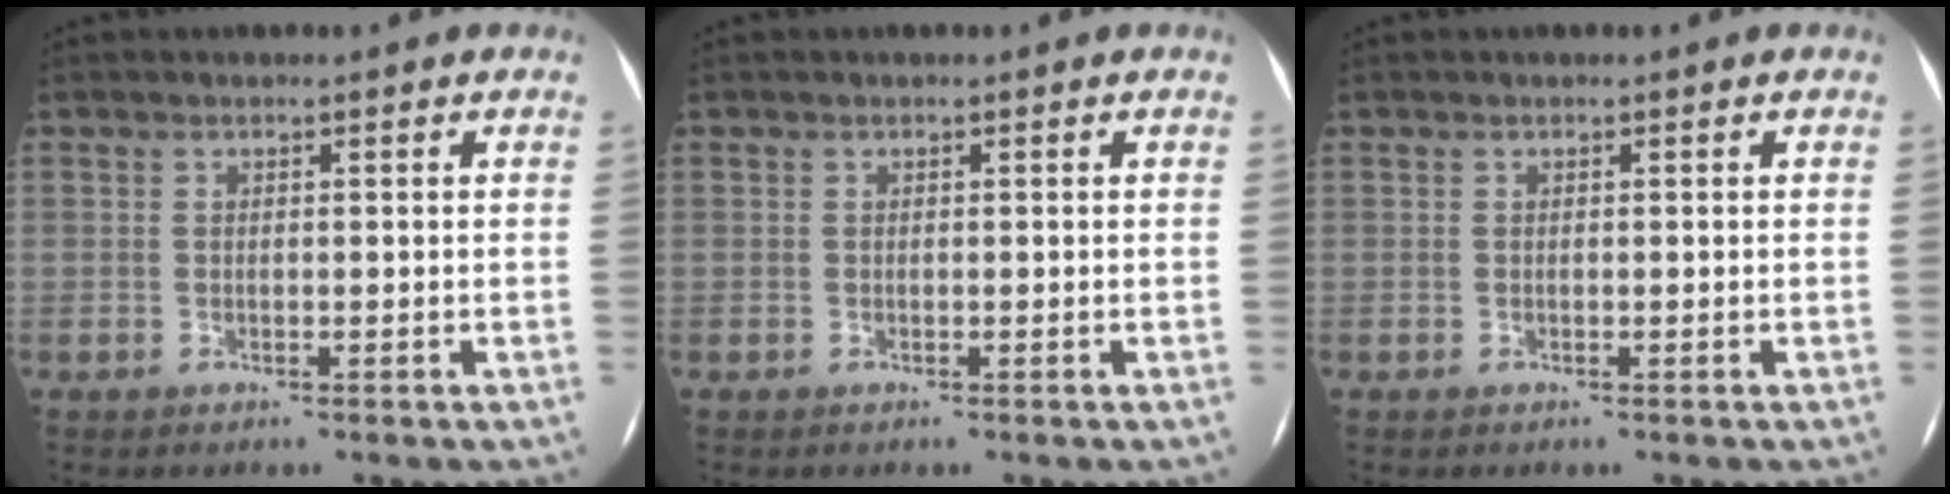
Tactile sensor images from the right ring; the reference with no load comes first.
{"total": 0.0}
{"total": 0.0}